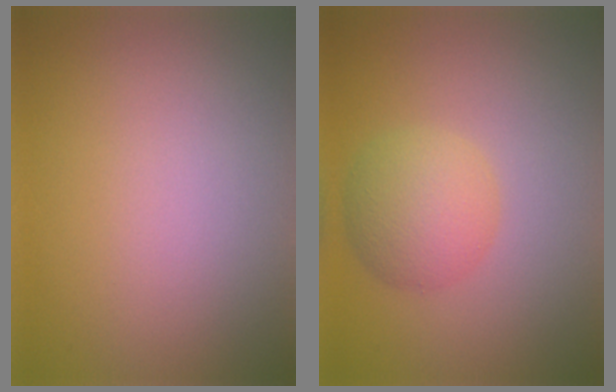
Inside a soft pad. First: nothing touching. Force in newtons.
{"total": 4.0, "press": 4.0, "slide": 0.2}